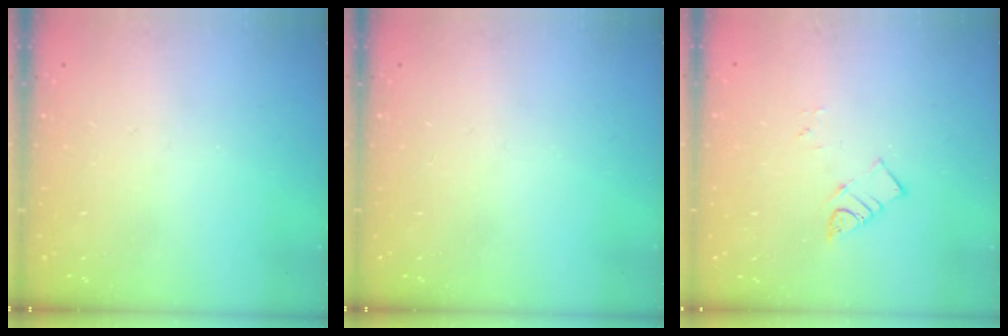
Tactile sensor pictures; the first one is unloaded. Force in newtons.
{"total": 0.0}
{"total": 3.4, "press": 3.4, "slide": 0.2}